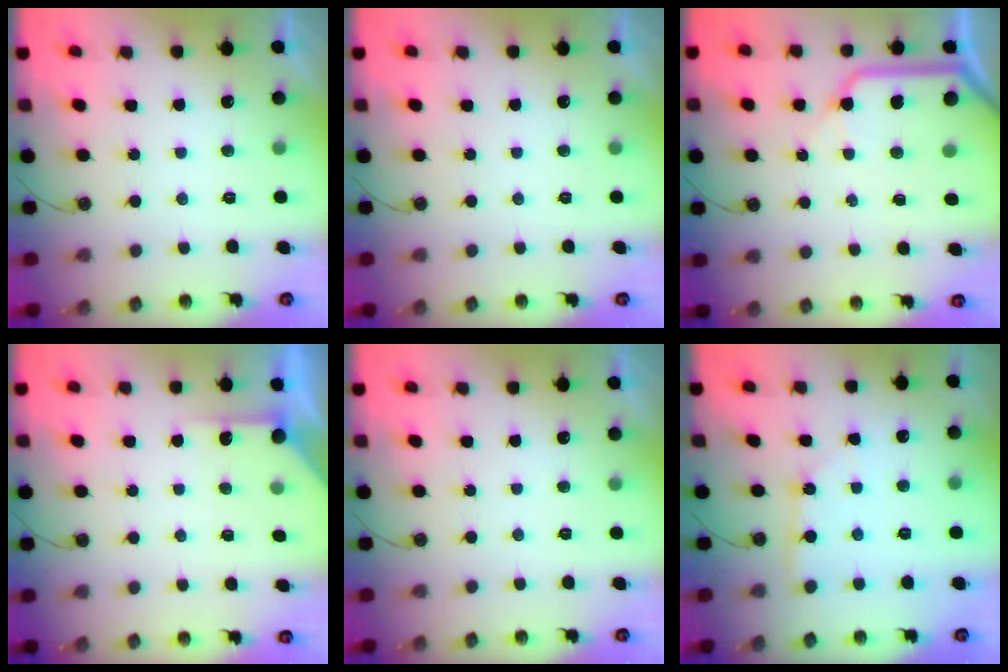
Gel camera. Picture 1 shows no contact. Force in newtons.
{"total": 0.0}
{"total": 10.8, "press": 10.7, "slide": 1.3}
{"total": 3.7, "press": 3.7, "slide": 0.3}
{"total": 0.0}
{"total": 1.8, "press": 1.8, "slide": 0.2}